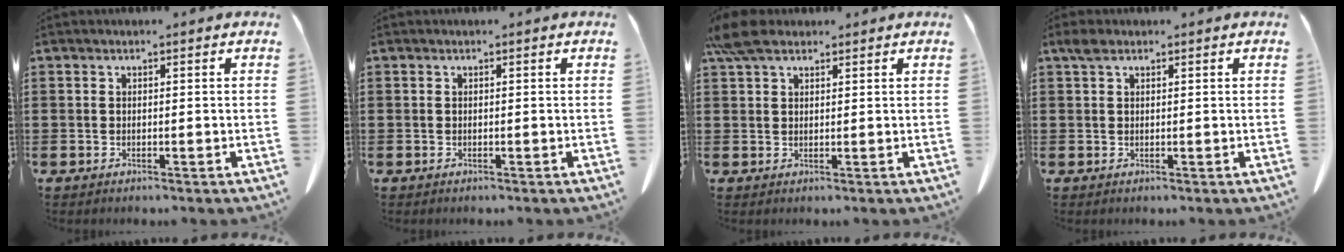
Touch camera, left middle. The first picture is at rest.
{"total": 0.0}
{"total": 4.7, "force": [3.5, 1.9, 2.6], "torque": [-0.061, 0.004, 0.067]}
{"total": 1.5, "force": [1.0, 0.8, 0.8], "torque": [-0.021, 0.003, 0.019]}